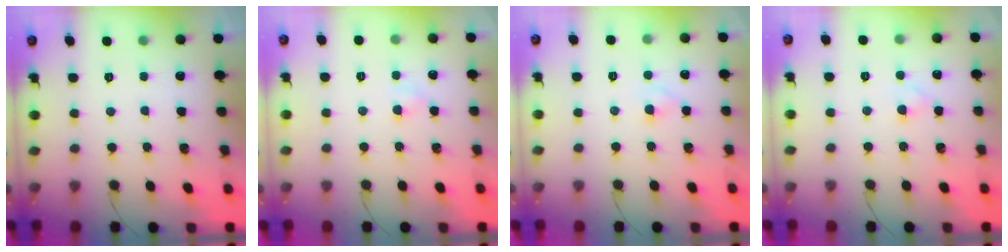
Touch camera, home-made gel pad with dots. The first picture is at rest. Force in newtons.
{"total": 2.7, "press": 2.6, "slide": 0.9}
{"total": 2.1, "press": 1.8, "slide": 1.1}
{"total": 1.7, "press": 1.5, "slide": 0.9}